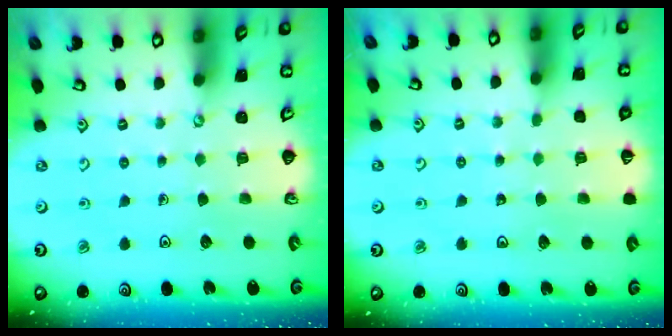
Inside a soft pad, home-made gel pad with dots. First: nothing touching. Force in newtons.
{"total": 2.1, "press": 2.1, "slide": 0.2}